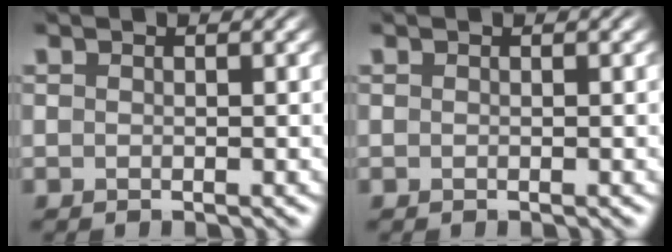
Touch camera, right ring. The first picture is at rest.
{"total": 0.0}